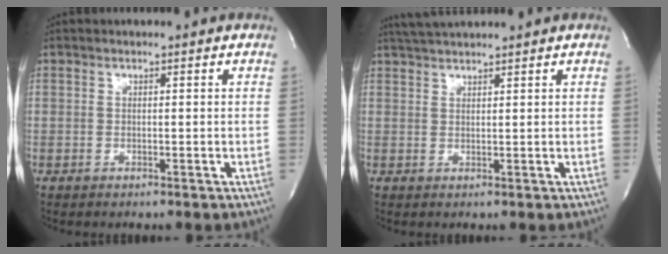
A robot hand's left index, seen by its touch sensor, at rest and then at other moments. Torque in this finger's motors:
{"motor_torque": [-0.12, -0.12, 0.20, 0.06]}